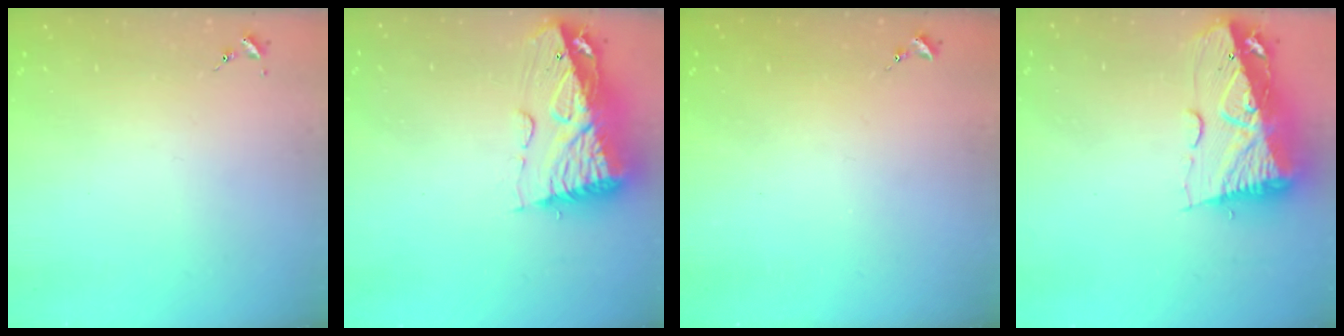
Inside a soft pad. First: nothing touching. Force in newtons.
{"total": 12.6, "press": 12.5, "slide": 1.4}
{"total": 0.0}
{"total": 14.8, "press": 14.7, "slide": 1.8}